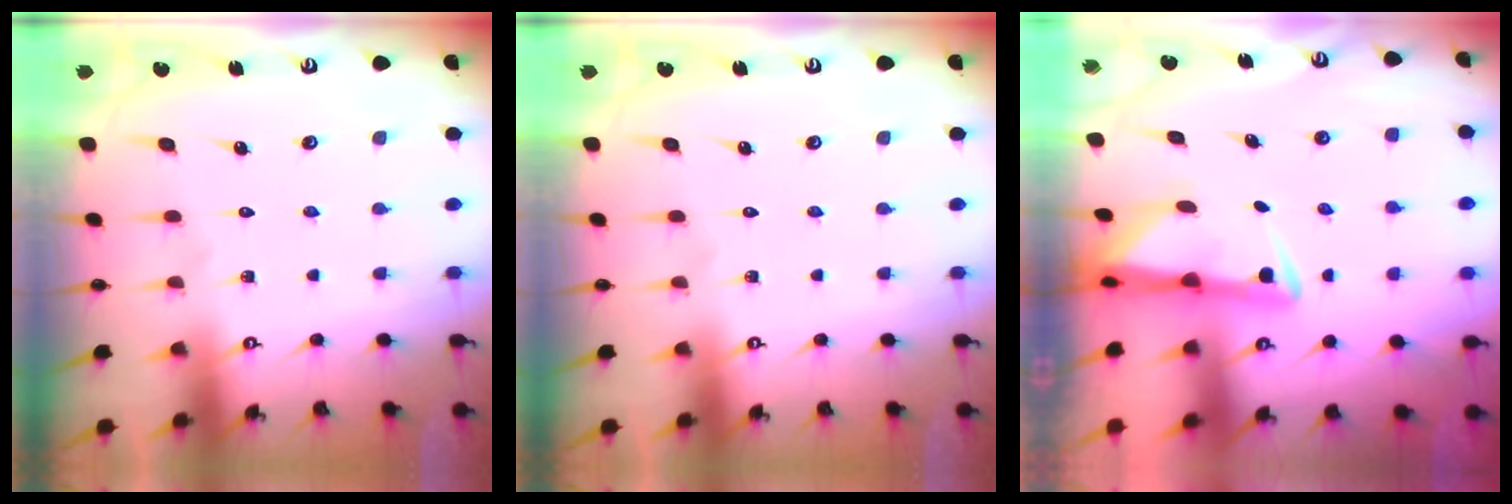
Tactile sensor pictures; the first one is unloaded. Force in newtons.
{"total": 0.0}
{"total": 2.8, "press": 2.8, "slide": 0.4}